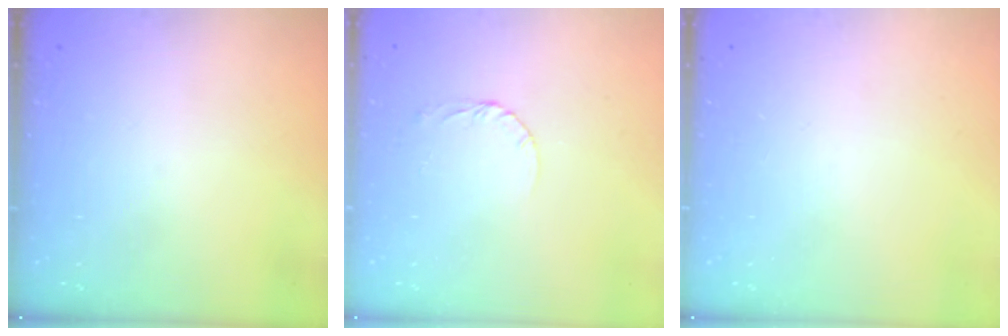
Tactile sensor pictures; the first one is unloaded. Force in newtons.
{"total": 2.6, "press": 2.6, "slide": 0.1}
{"total": 0.0}